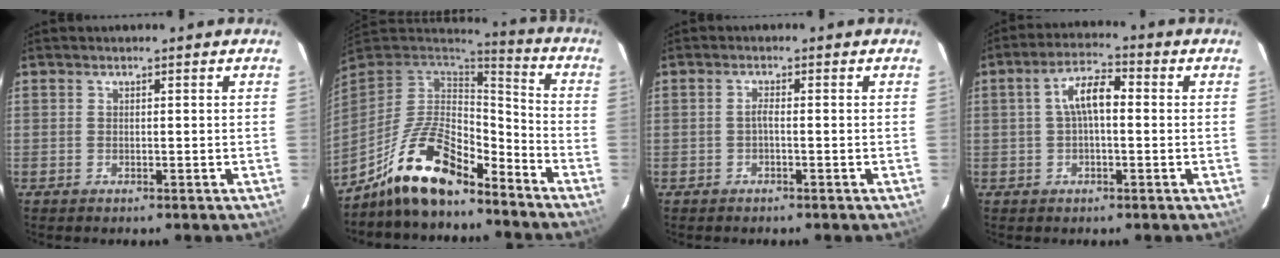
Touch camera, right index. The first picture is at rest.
{"total": 16.7, "force": [-12.0, 5.4, 10.3], "torque": [-0.221, -0.006, -0.224]}
{"total": 1.1, "force": [-0.5, 0.0, 1.0], "torque": [-0.020, 0.005, -0.012]}
{"total": 6.2, "force": [0.3, 2.6, 5.7], "torque": [-0.110, 0.020, 0.004]}